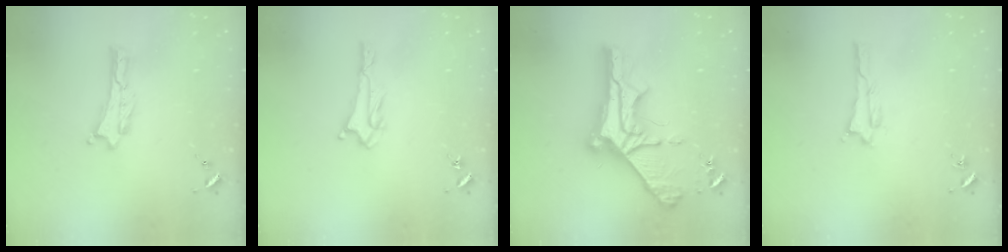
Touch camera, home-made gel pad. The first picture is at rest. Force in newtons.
{"total": 1.7, "press": 1.7, "slide": 0.2}
{"total": 11.8, "press": 11.7, "slide": 1.2}
{"total": 1.1, "press": 1.1, "slide": 0.1}